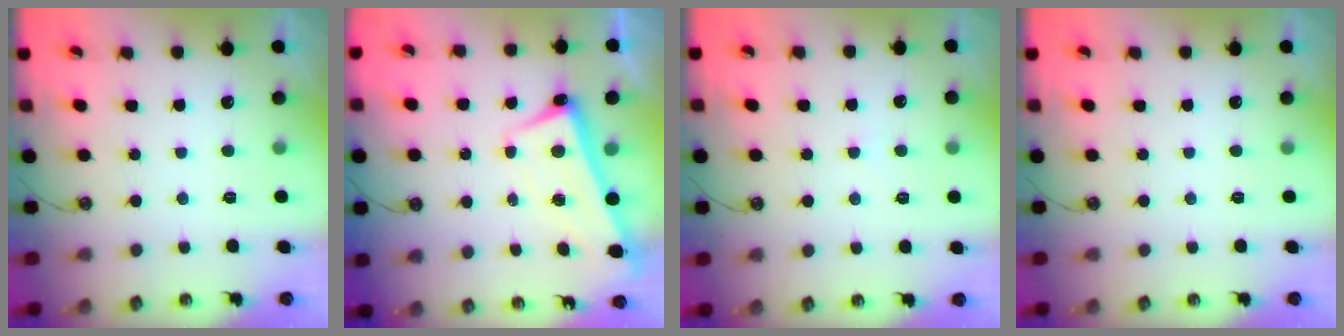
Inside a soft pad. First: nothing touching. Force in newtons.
{"total": 2.7, "press": 2.6, "slide": 0.8}
{"total": 1.4, "press": 1.4, "slide": 0.3}
{"total": 0.0}